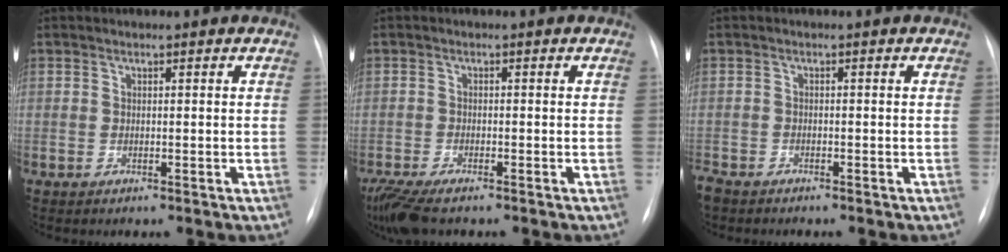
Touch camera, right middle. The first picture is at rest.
{"total": 6.9, "force": [-5.3, 1.6, 4.1], "torque": [-0.082, -0.018, -0.093]}
{"total": 3.6, "force": [-3.2, 1.2, 1.1], "torque": [-0.018, -0.009, -0.054]}